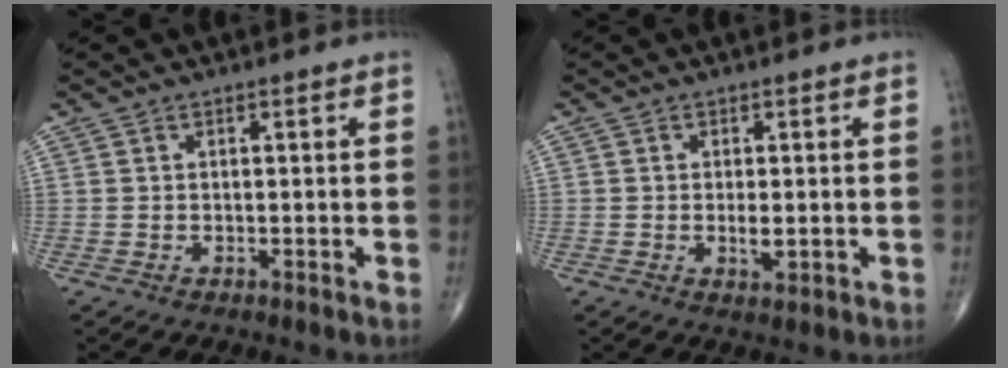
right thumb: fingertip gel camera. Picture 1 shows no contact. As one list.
[{"total": 2.4, "force": [-0.3, 1.0, 2.2], "torque": [-0.039, -0.005, -0.005]}]